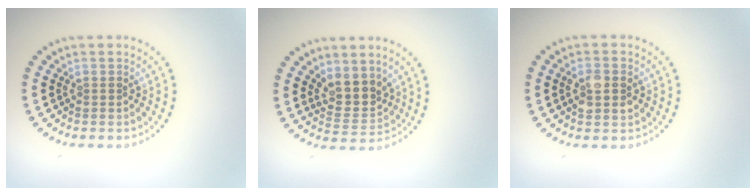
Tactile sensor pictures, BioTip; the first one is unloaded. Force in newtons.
{"total": 3.3, "press": 2.9, "slide": 1.7}
{"total": 2.7, "press": 2.7, "slide": 0.2}